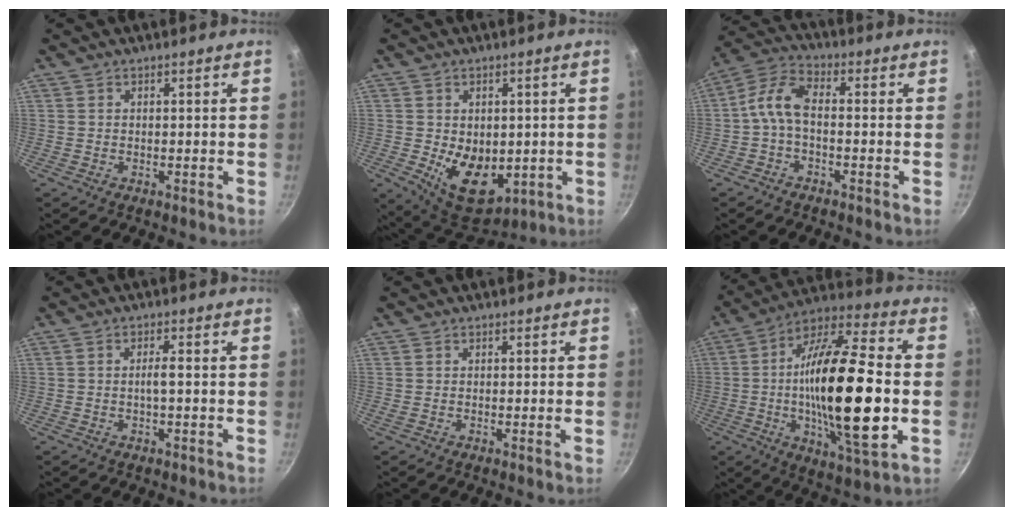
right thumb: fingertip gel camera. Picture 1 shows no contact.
{"total": 11.7, "force": [-1.3, 7.9, 8.5], "torque": [-0.099, -0.022, 0.003]}
{"total": 7.0, "force": [-1.4, 3.4, 6.0], "torque": [-0.135, 0.032, -0.042]}
{"total": 2.0, "force": [-0.3, 0.2, 2.0], "torque": [-0.041, 0.009, -0.006]}
{"total": 1.0, "force": [-0.1, -0.2, 1.0], "torque": [-0.017, -0.003, -0.003]}
{"total": 27.9, "force": [-2.5, 8.6, 26.5], "torque": [-0.461, 0.011, -0.048]}